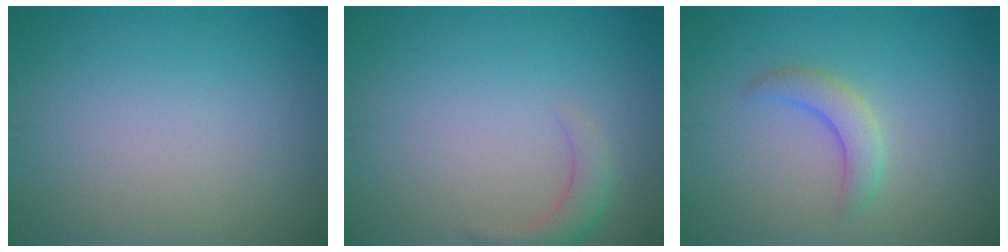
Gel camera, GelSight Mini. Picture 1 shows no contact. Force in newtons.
{"total": 2.1, "press": 2.1, "slide": 0.2}
{"total": 2.5, "press": 2.5, "slide": 0.2}